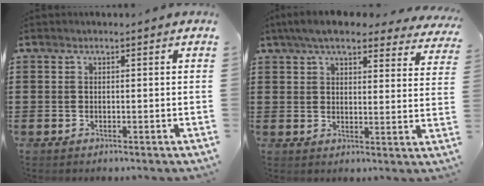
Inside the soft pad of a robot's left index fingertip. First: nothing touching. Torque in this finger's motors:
{"motor_torque": [2.14, 0.00, 1.05, 0.17]}